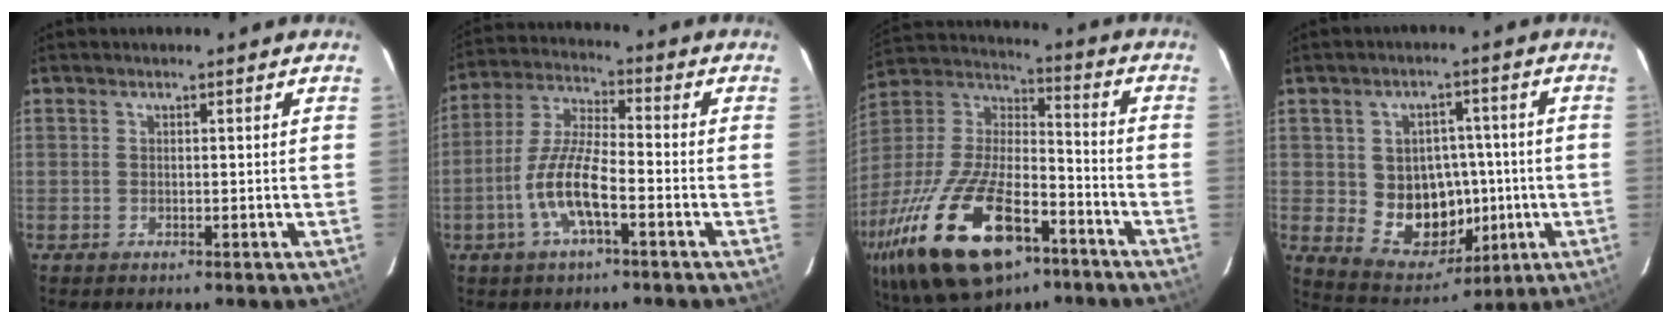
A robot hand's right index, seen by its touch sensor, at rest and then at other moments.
{"total": 10.2, "force": [-4.2, 2.5, 9.0], "torque": [-0.192, 0.001, -0.081]}
{"total": 29.5, "force": [-16.0, 13.0, 21.1], "torque": [-0.436, -0.038, -0.270]}
{"total": 12.2, "force": [-1.4, 10.4, 6.2], "torque": [-0.120, 0.007, 0.002]}